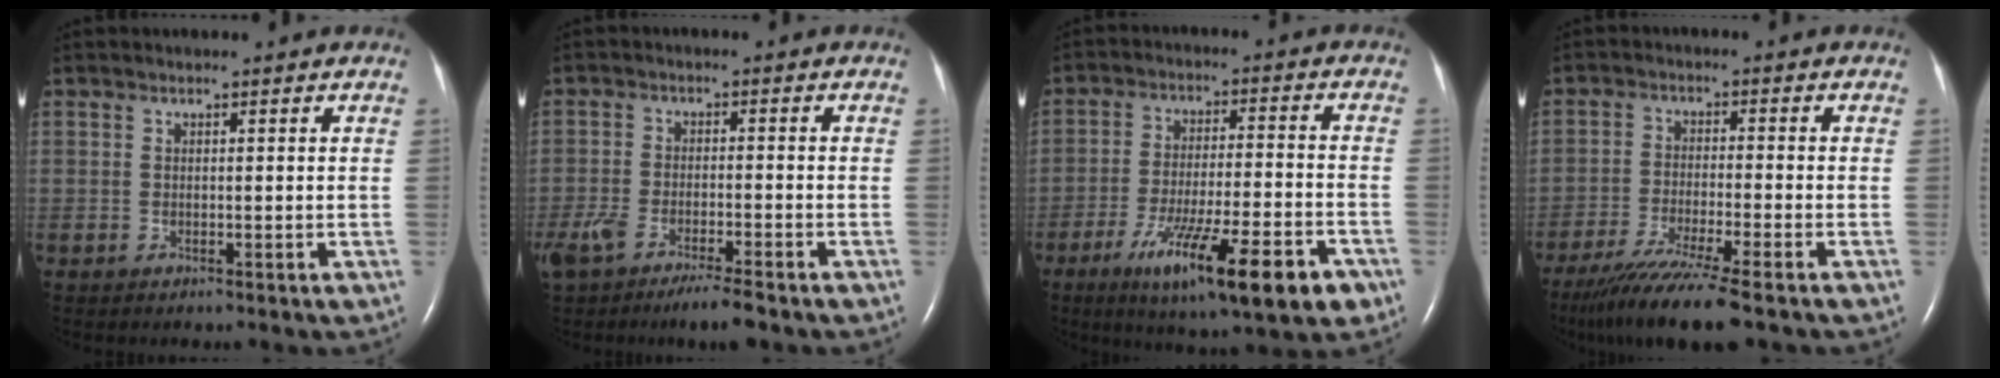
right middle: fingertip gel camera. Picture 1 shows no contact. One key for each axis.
{"total": 7.6, "fx": -5.6, "fy": 1.1, "fz": 5.0, "tx": -0.096, "ty": -0.010, "tz": -0.095}
{"total": 16.7, "fx": -9.0, "fy": 2.2, "fz": 13.8, "tx": -0.193, "ty": -0.025, "tz": -0.136}
{"total": 10.7, "fx": -8.1, "fy": -0.8, "fz": 7.0, "tx": -0.119, "ty": -0.036, "tz": -0.135}